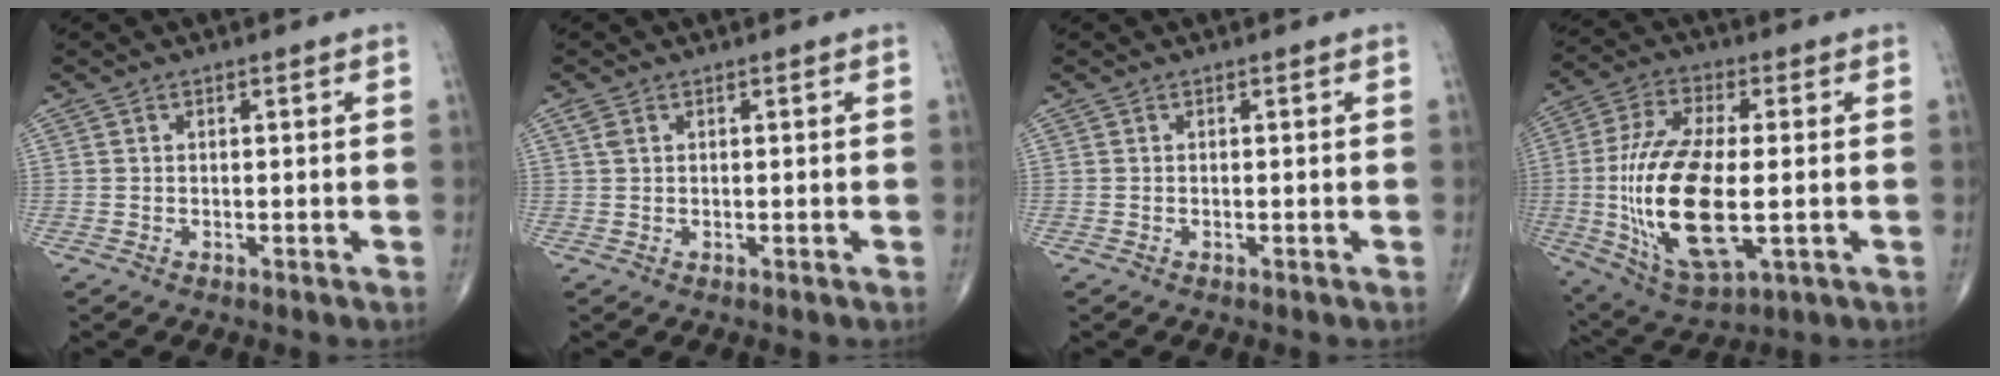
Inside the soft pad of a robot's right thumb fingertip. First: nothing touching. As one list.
[{"total": 1.4, "force": [0.6, 0.8, 0.9], "torque": [-0.024, 0.009, 0.017]}, {"total": 0.0}, {"total": 20.9, "force": [-2.2, 8.8, 18.9], "torque": [-0.391, -0.006, -0.025]}]